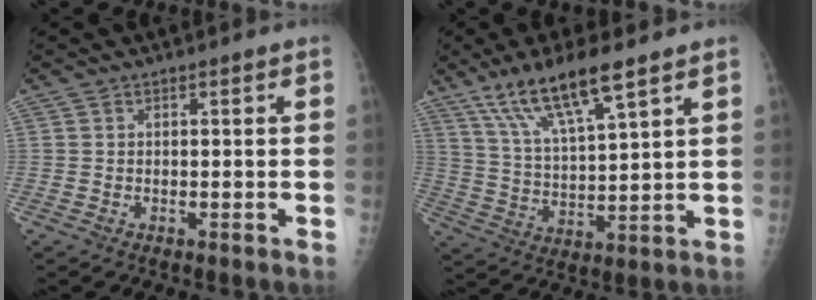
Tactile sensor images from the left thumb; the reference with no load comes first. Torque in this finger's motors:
{"motor_torque": [0.51, -0.32, 0.92, -0.74, 0.15]}